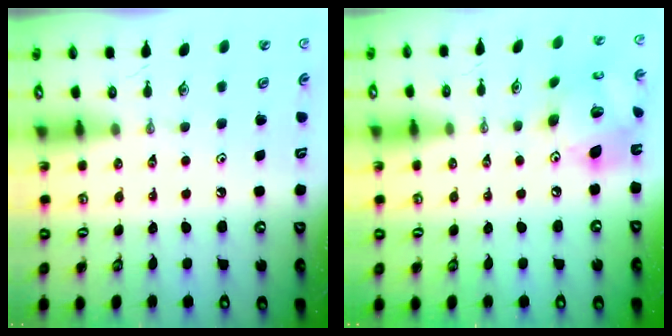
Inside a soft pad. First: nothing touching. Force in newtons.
{"total": 15.8, "press": 15.8, "slide": 1.5}